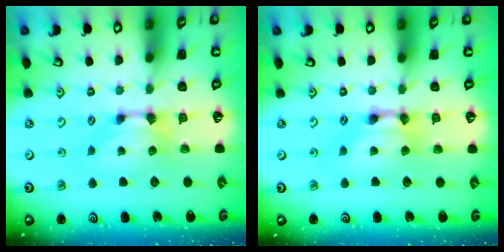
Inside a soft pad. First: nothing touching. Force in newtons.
{"total": 2.0, "press": 2.0, "slide": 0.1}